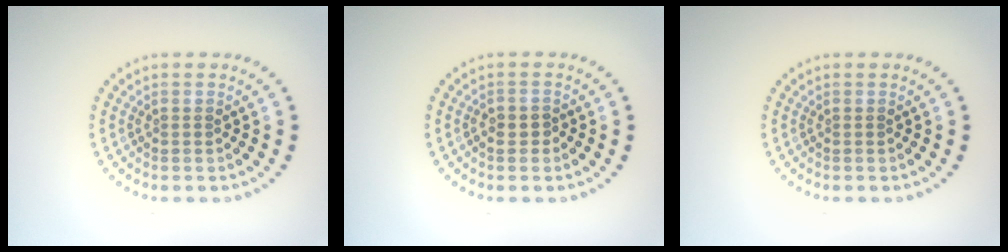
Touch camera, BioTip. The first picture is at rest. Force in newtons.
{"total": 1.0, "press": 0.9, "slide": 0.4}
{"total": 0.0}